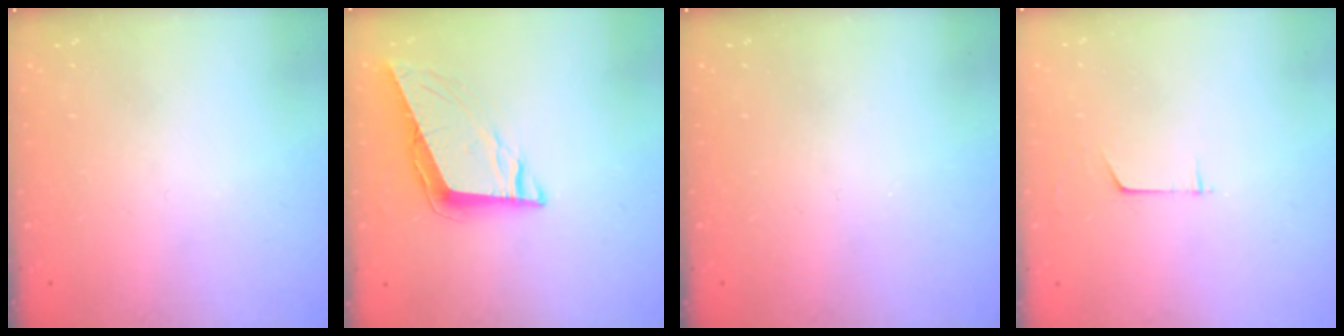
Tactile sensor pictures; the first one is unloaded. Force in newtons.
{"total": 9.0, "press": 8.7, "slide": 2.5}
{"total": 0.0}
{"total": 3.2, "press": 3.2, "slide": 0.3}